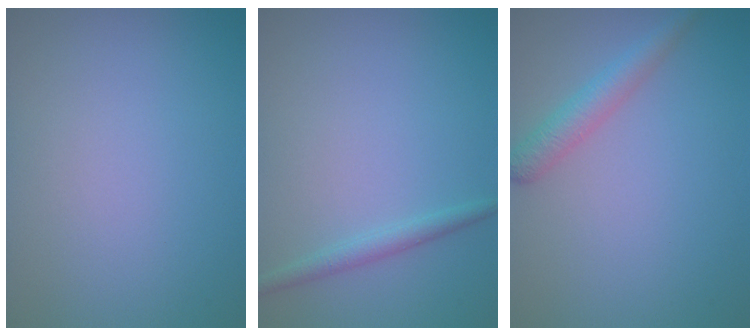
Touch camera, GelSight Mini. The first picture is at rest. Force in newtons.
{"total": 1.4, "press": 1.4, "slide": 0.1}
{"total": 2.5, "press": 2.5, "slide": 0.1}